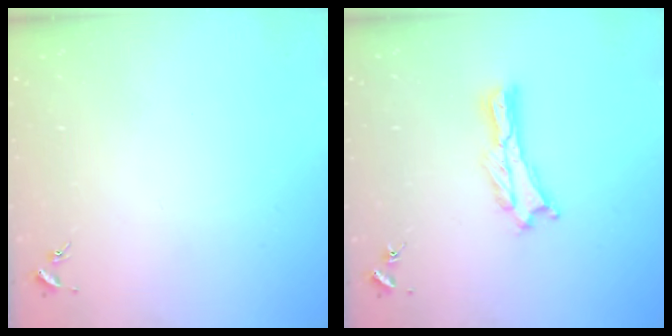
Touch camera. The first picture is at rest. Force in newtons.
{"total": 0.7, "press": 0.7, "slide": 0.2}